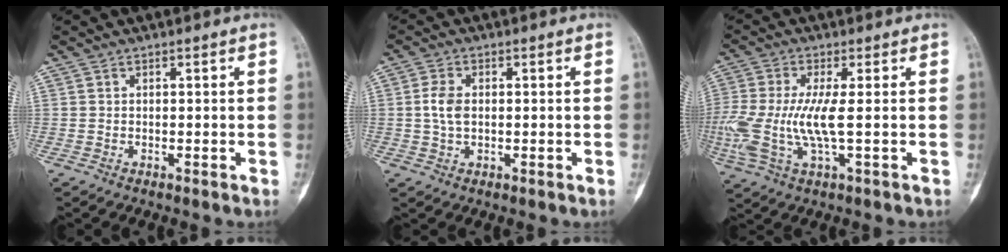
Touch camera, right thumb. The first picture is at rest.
{"total": 4.1, "force": [0.2, 2.6, 3.2], "torque": [-0.067, 0.005, 0.000]}
{"total": 11.7, "force": [-0.6, 3.4, 11.2], "torque": [-0.285, -0.004, -0.012]}